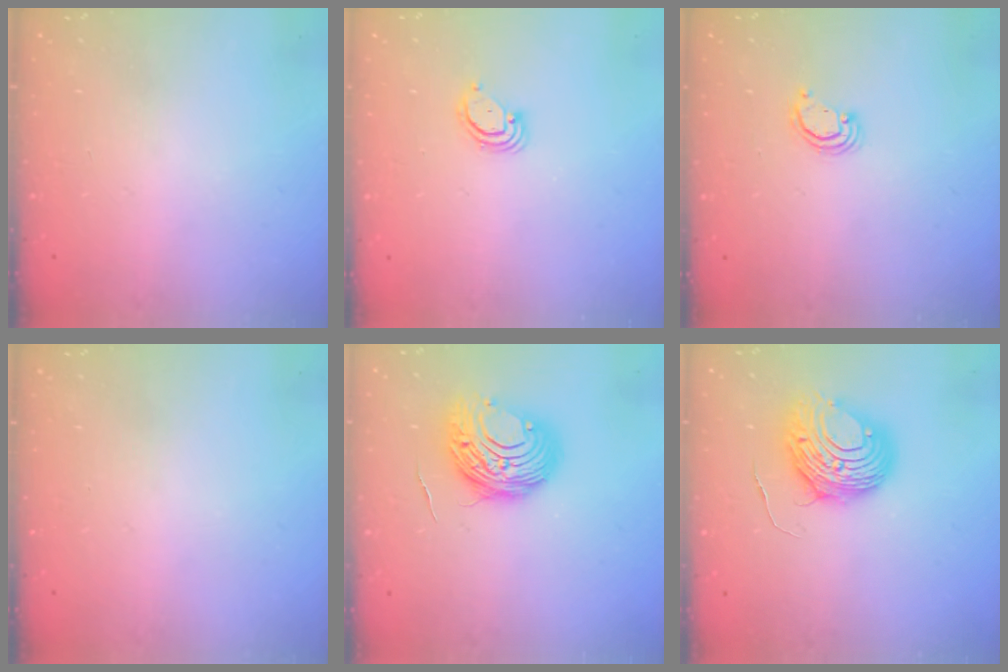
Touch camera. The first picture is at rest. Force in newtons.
{"total": 2.8, "press": 2.8, "slide": 0.3}
{"total": 2.0, "press": 2.0, "slide": 0.2}
{"total": 0.0}
{"total": 11.3, "press": 11.3, "slide": 0.9}
{"total": 8.7, "press": 8.7, "slide": 0.9}